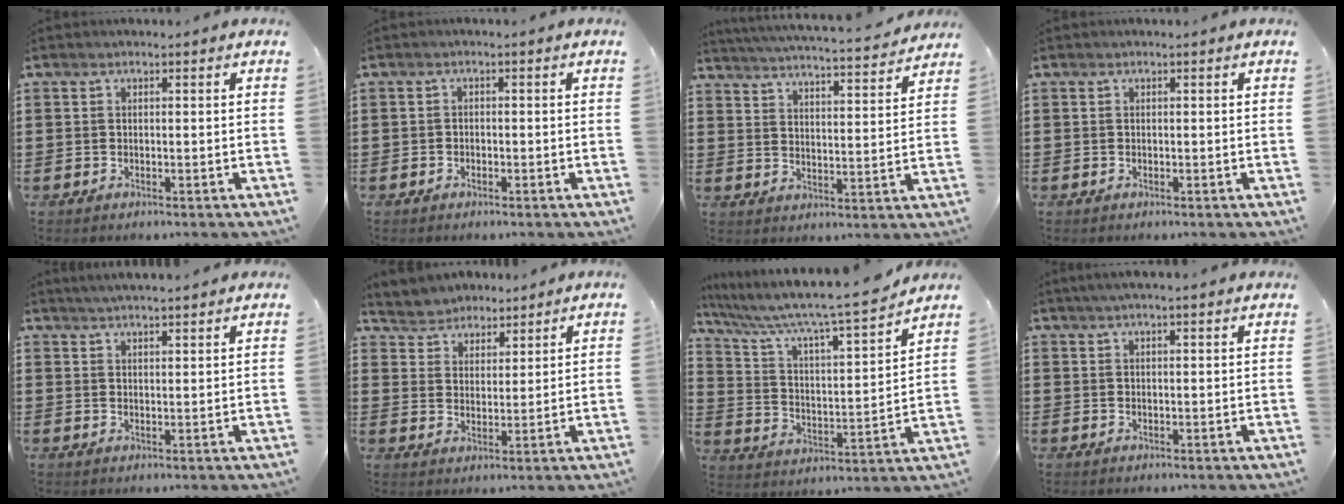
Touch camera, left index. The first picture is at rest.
{"total": 1.0, "force": [-0.8, 0.5, 0.0], "torque": [-0.005, 0.002, -0.019]}
{"total": 4.1, "force": [4.0, -0.3, 1.0], "torque": [-0.040, -0.035, 0.062]}
{"total": 0.0}
{"total": 2.6, "force": [2.6, -0.3, 0.4], "torque": [-0.013, -0.006, 0.048]}
{"total": 4.2, "force": [3.9, 1.6, -0.5], "torque": [-0.013, -0.012, 0.070]}
{"total": 8.3, "force": [7.3, 0.2, 4.0], "torque": [-0.111, -0.056, 0.117]}
{"total": 2.3, "force": [1.9, -0.1, 1.2], "torque": [-0.026, 0.004, 0.036]}